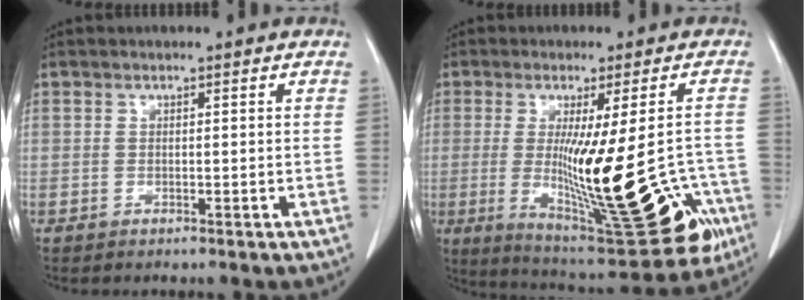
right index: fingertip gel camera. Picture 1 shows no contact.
{"total": 22.8, "force": [-6.0, 4.7, 21.5], "torque": [-0.267, -0.023, -0.064]}